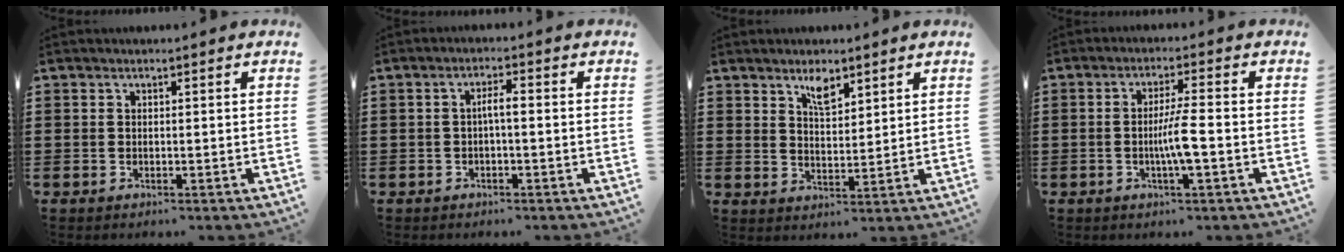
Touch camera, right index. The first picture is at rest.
{"total": 2.2, "force": [-0.3, 0.4, 2.2], "torque": [-0.042, 0.003, -0.009]}
{"total": 3.9, "force": [2.9, 1.4, 2.2], "torque": [-0.034, -0.003, 0.049]}
{"total": 4.9, "force": [-1.1, 0.1, 4.8], "torque": [-0.092, -0.007, -0.026]}